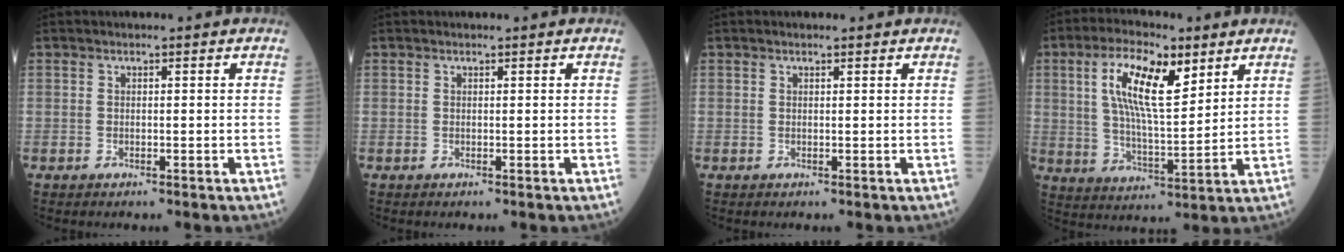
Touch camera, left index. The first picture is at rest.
{"total": 0.0}
{"total": 0.6, "force": [0.6, 0.1, 0.2], "torque": [-0.005, 0.002, 0.008]}
{"total": 11.9, "force": [5.3, 3.4, 10.0], "torque": [-0.196, 0.014, 0.098]}